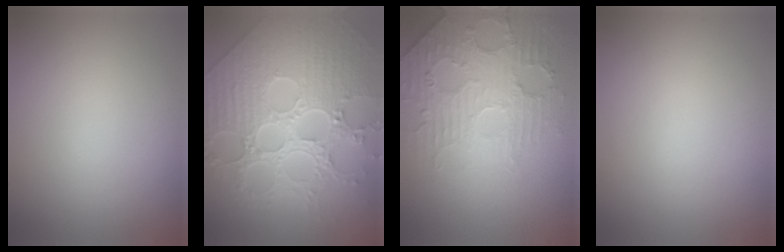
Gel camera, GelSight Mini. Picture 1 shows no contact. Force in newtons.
{"total": 9.8, "press": 7.2, "slide": 6.6}
{"total": 4.6, "press": 3.8, "slide": 2.7}
{"total": 0.0}